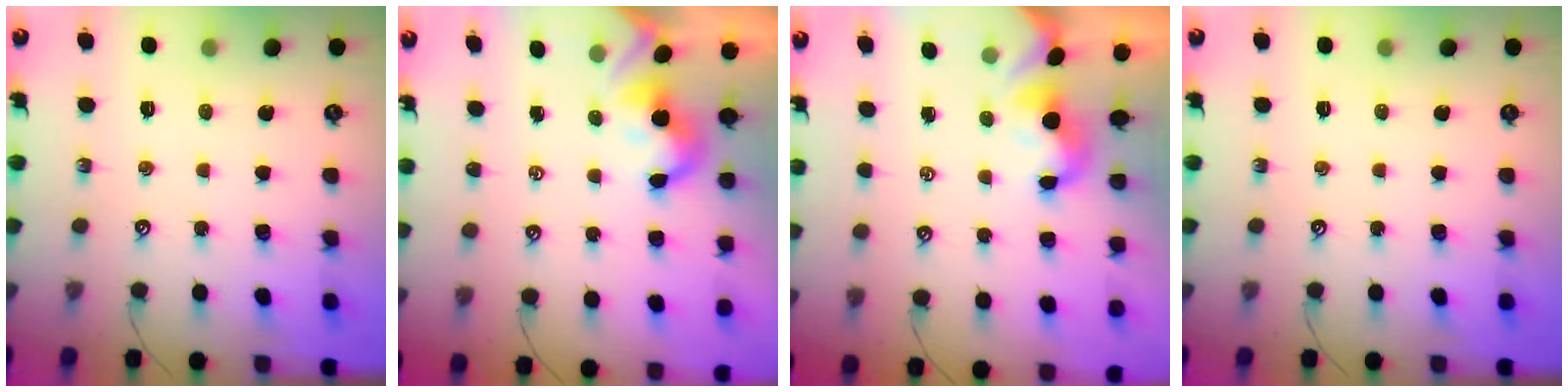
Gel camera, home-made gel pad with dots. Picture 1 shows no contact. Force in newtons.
{"total": 2.1, "press": 2.0, "slide": 0.5}
{"total": 1.1, "press": 1.1, "slide": 0.4}
{"total": 0.0}